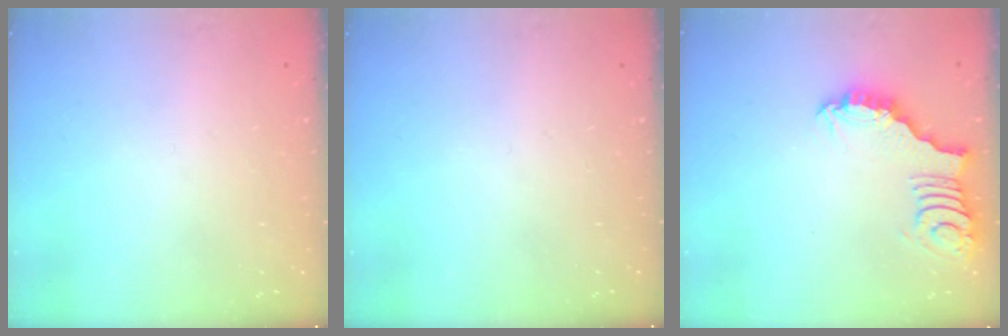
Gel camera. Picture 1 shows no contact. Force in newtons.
{"total": 0.0}
{"total": 3.0, "press": 3.0, "slide": 0.0}